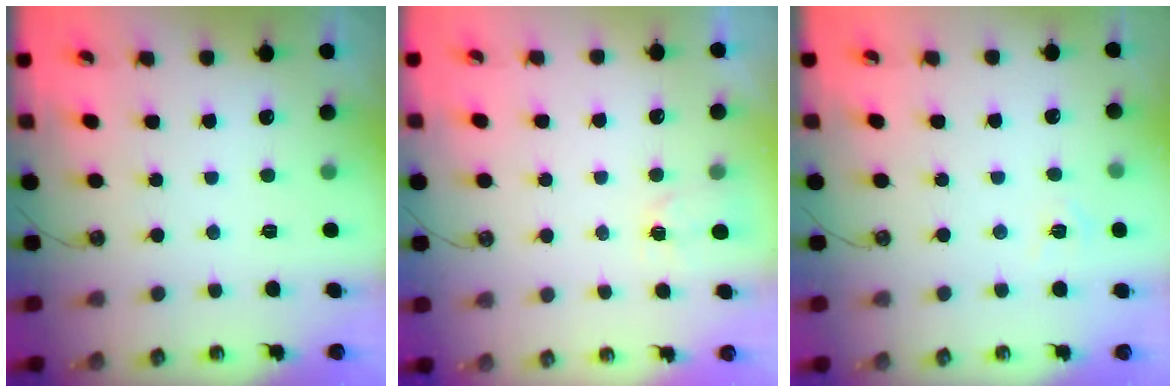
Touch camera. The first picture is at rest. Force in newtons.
{"total": 2.5, "press": 2.5, "slide": 0.4}
{"total": 4.3, "press": 4.2, "slide": 0.4}